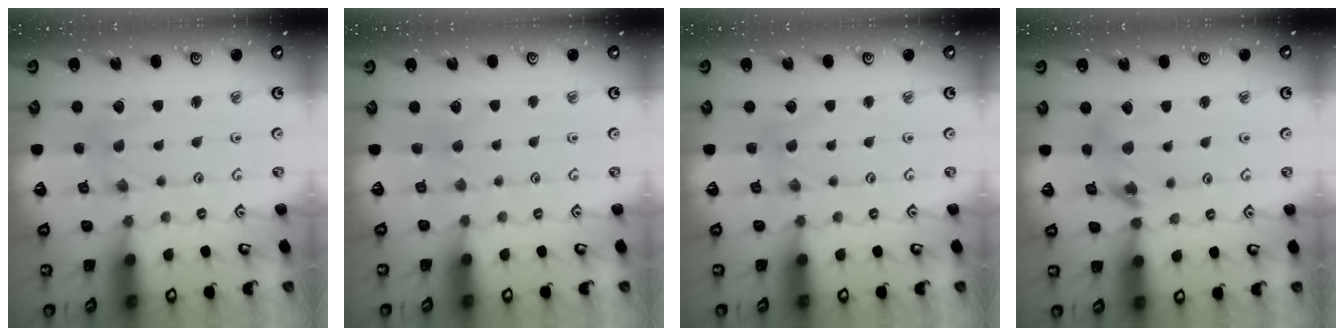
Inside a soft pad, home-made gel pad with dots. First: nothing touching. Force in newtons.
{"total": 1.7, "press": 1.6, "slide": 0.4}
{"total": 2.1, "press": 2.0, "slide": 0.4}
{"total": 10.2, "press": 10.1, "slide": 1.1}